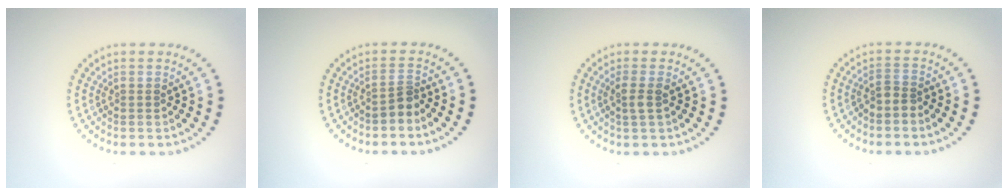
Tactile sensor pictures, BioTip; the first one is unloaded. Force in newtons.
{"total": 1.8, "press": 1.2, "slide": 1.3}
{"total": 1.7, "press": 1.6, "slide": 0.6}
{"total": 1.6, "press": 1.3, "slide": 1.0}